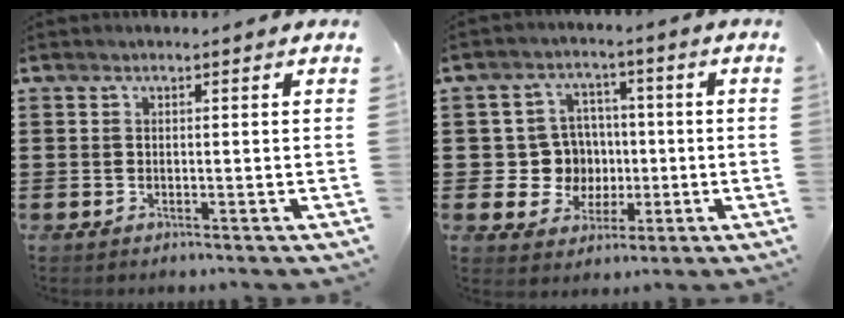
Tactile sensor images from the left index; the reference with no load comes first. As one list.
[{"total": 7.4, "force": [0.1, 7.2, 1.9], "torque": [-0.052, 0.011, 0.008]}]